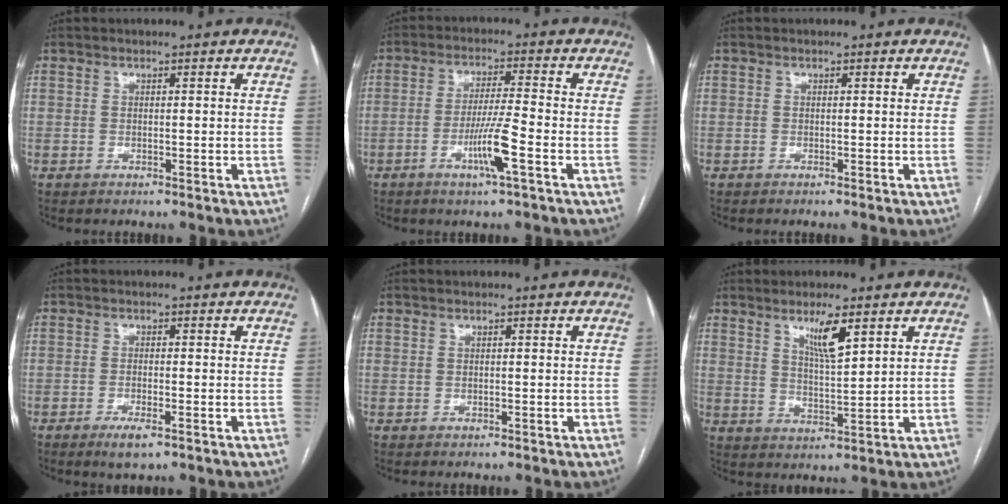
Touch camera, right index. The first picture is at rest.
{"total": 7.0, "force": [-2.9, -0.4, 6.4], "torque": [-0.122, -0.008, -0.054]}
{"total": 0.0}
{"total": 3.3, "force": [-1.9, 0.7, 2.6], "torque": [-0.048, -0.004, -0.031]}
{"total": 0.0}
{"total": 5.9, "force": [3.4, 0.6, 4.8], "torque": [-0.086, -0.009, 0.063]}